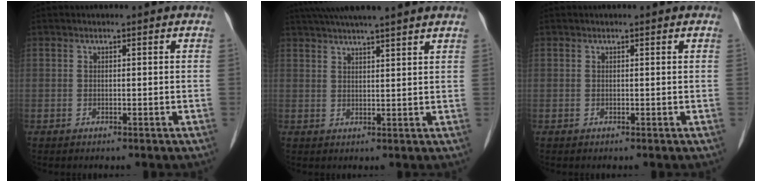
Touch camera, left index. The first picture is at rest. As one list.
[{"total": 12.5, "force": [10.8, 0.0, 6.3], "torque": [-0.106, 0.039, 0.148]}, {"total": 0.7, "force": [0.6, 0.1, 0.3], "torque": [-0.008, 0.008, 0.007]}]